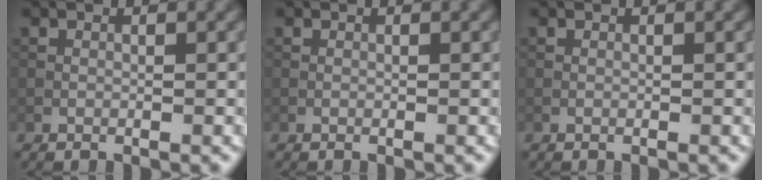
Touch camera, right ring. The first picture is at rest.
{"total": 0.0}
{"total": 0.0}